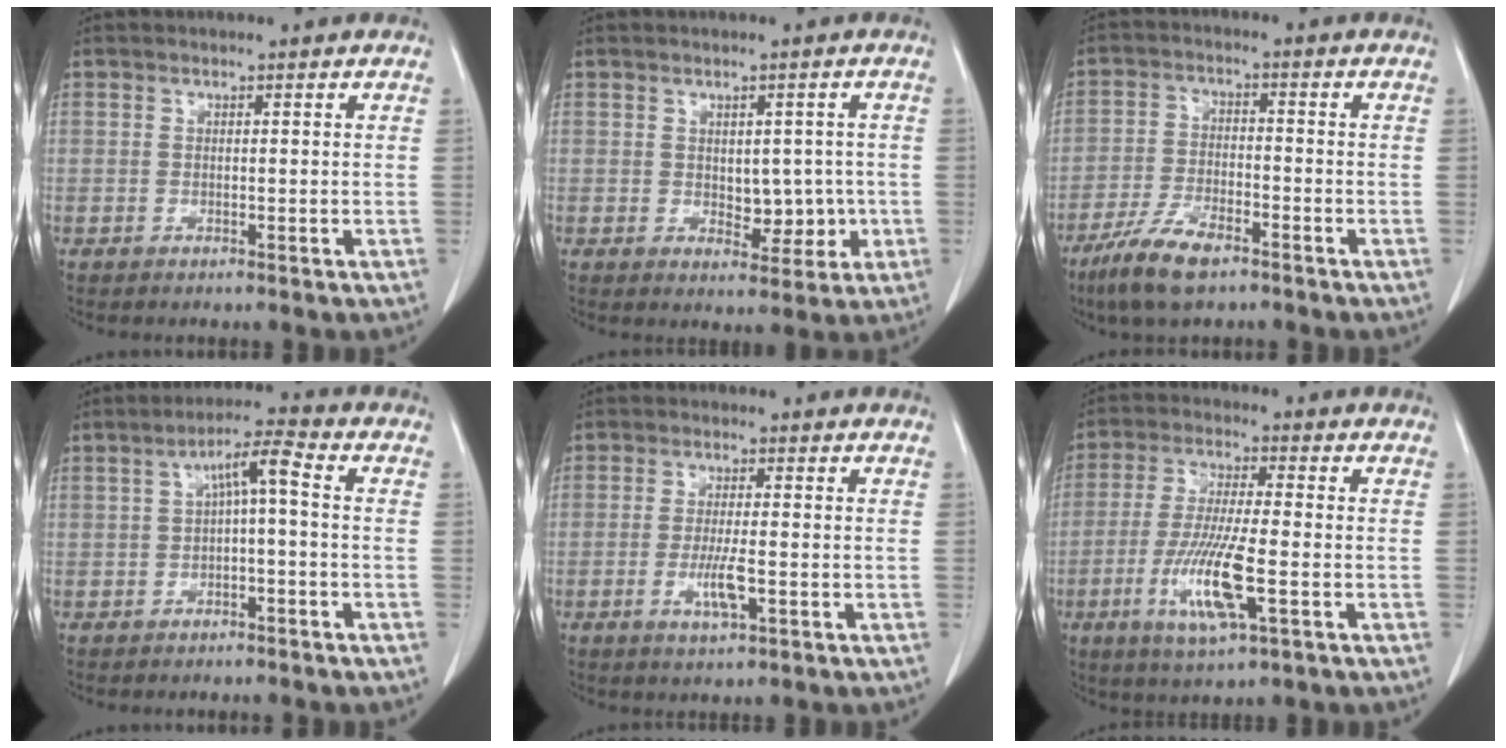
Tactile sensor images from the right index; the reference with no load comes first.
{"total": 5.7, "force": [-0.4, 3.6, 4.4], "torque": [-0.054, 0.010, 0.009]}
{"total": 8.9, "force": [-6.1, 2.7, 5.9], "torque": [-0.123, -0.013, -0.112]}
{"total": 5.5, "force": [0.3, 1.1, 5.4], "torque": [-0.098, 0.023, 0.007]}
{"total": 4.8, "force": [-1.4, 0.9, 4.5], "torque": [-0.090, -0.005, -0.022]}
{"total": 11.3, "force": [-3.7, 1.4, 10.6], "torque": [-0.214, -0.018, -0.068]}